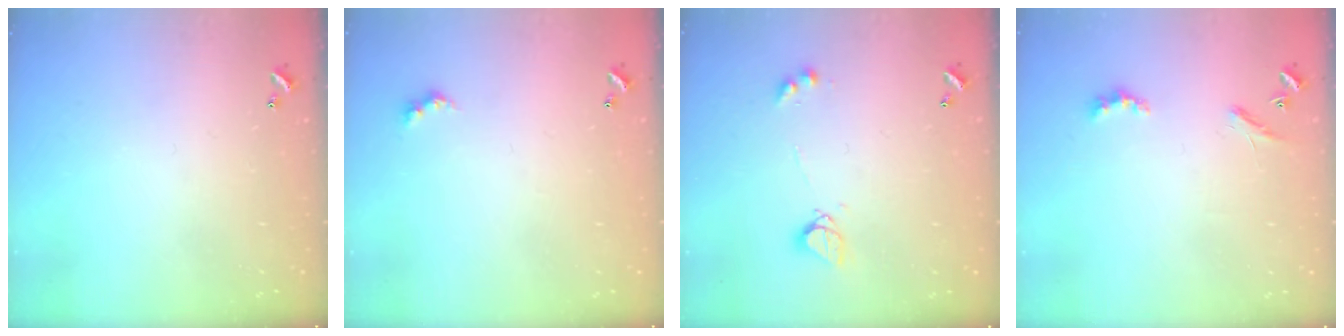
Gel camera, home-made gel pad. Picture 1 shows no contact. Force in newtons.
{"total": 4.4, "press": 4.3, "slide": 0.8}
{"total": 2.7, "press": 2.6, "slide": 0.5}
{"total": 3.1, "press": 3.1, "slide": 0.6}